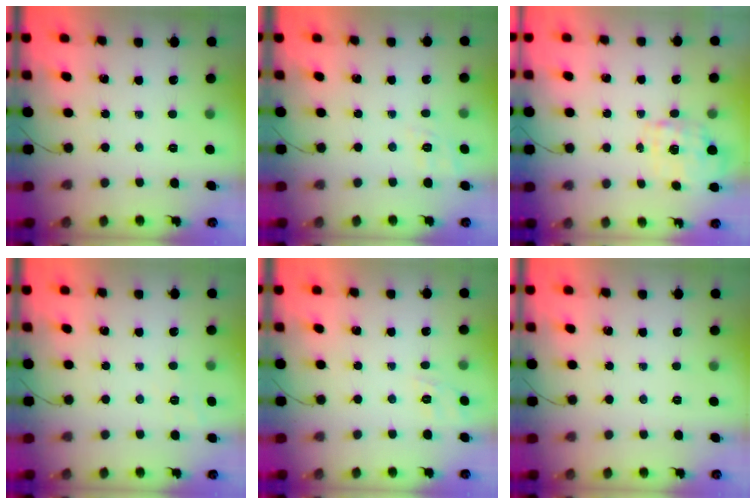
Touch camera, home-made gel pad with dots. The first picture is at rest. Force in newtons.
{"total": 2.1, "press": 0.4, "slide": 2.1}
{"total": 1.7, "press": 1.6, "slide": 0.5}
{"total": 7.4, "press": 7.1, "slide": 2.0}
{"total": 8.8, "press": 8.7, "slide": 1.8}
{"total": 0.0}